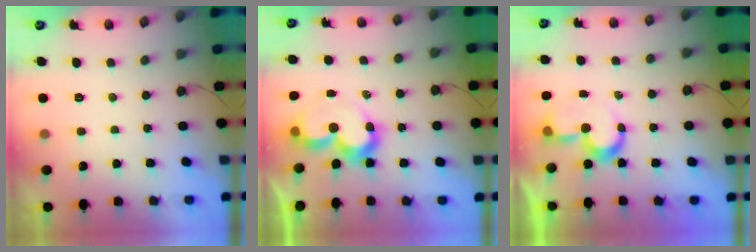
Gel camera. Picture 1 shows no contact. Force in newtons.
{"total": 9.6, "press": 9.6, "slide": 0.8}
{"total": 8.8, "press": 8.7, "slide": 1.0}